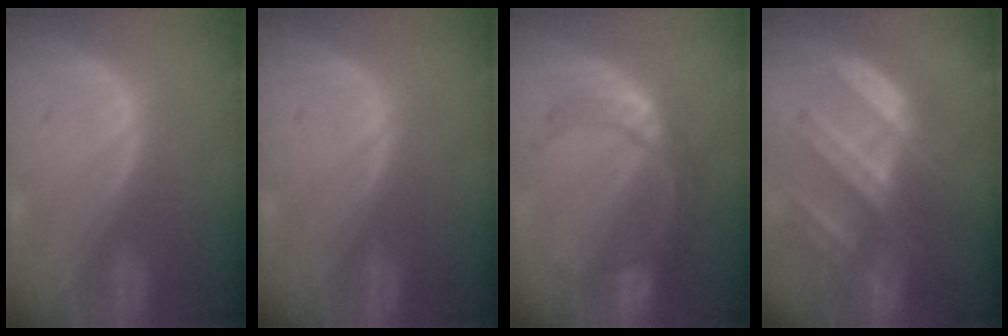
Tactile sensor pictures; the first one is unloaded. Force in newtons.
{"total": 0.0}
{"total": 7.3, "press": 7.2, "slide": 1.5}
{"total": 8.9, "press": 8.0, "slide": 4.0}